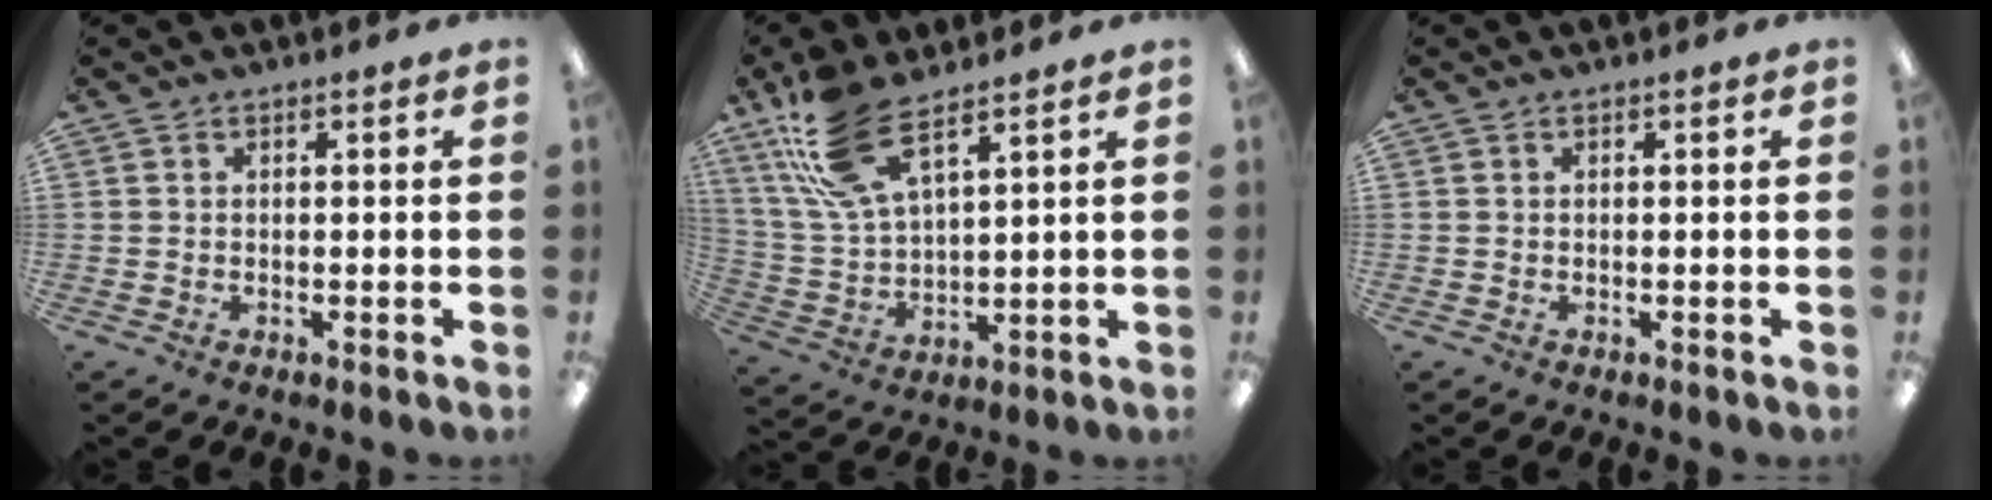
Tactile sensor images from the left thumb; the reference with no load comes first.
{"total": 15.1, "force": [9.9, 5.7, 9.9], "torque": [-0.224, -0.029, 0.179]}
{"total": 0.0}